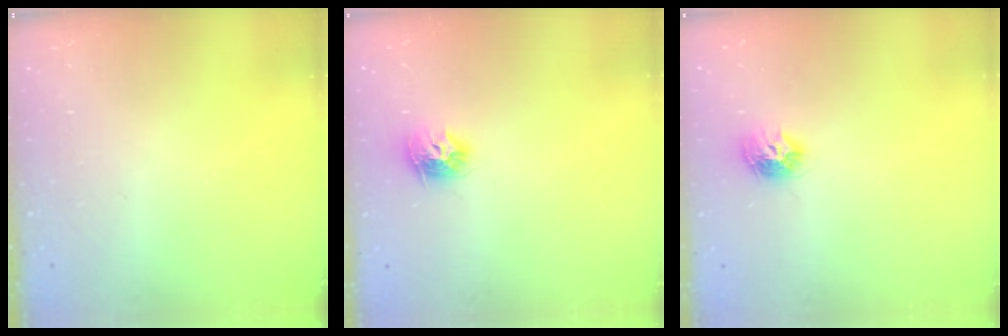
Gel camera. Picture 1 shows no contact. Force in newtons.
{"total": 8.7, "press": 8.7, "slide": 0.3}
{"total": 8.3, "press": 8.3, "slide": 0.2}